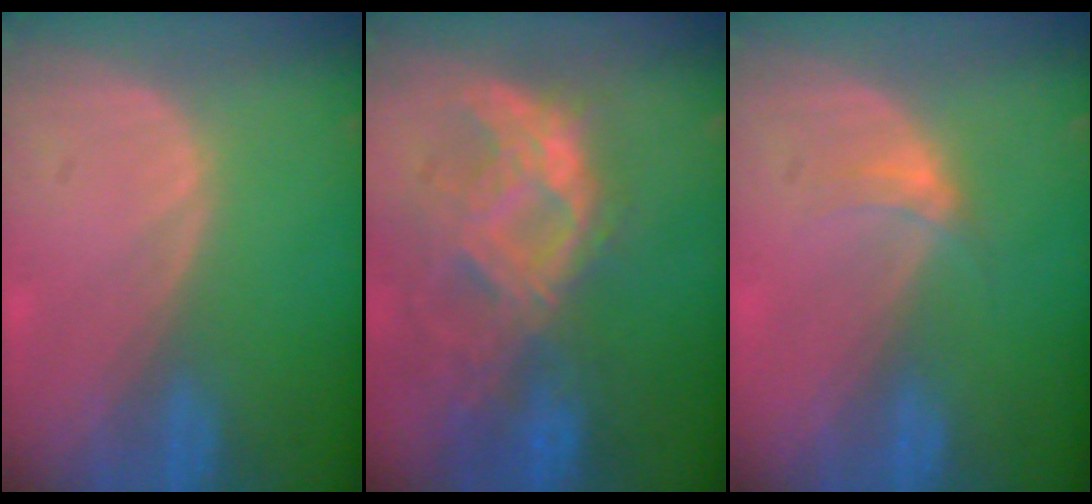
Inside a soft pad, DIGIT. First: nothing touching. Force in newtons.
{"total": 9.9, "press": 8.8, "slide": 4.5}
{"total": 2.3, "press": 1.9, "slide": 1.3}